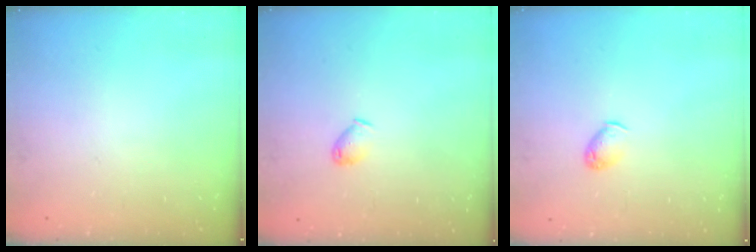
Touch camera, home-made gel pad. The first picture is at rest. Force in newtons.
{"total": 4.1, "press": 4.1, "slide": 0.7}
{"total": 4.5, "press": 4.4, "slide": 0.7}